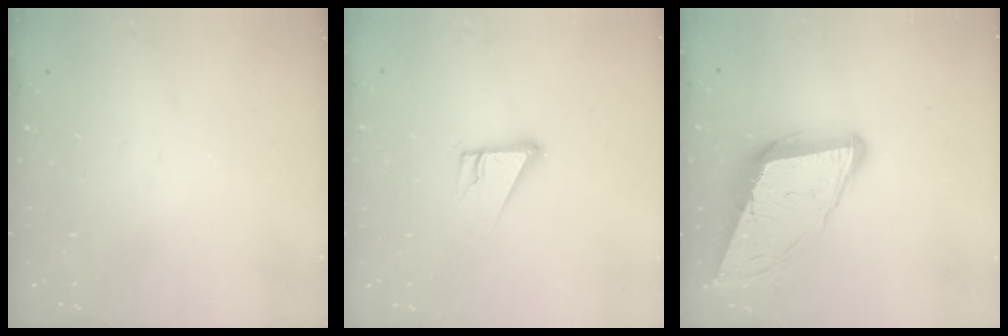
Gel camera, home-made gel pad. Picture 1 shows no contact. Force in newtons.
{"total": 5.1, "press": 5.0, "slide": 0.4}
{"total": 12.6, "press": 12.0, "slide": 3.9}